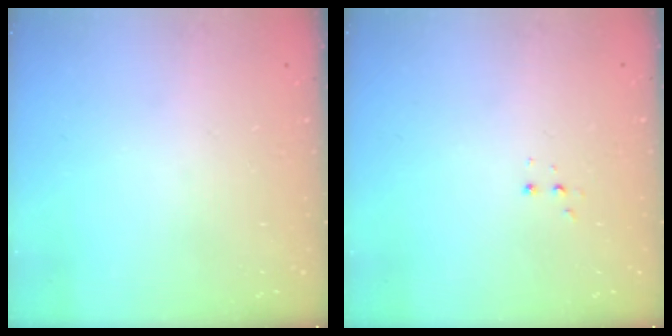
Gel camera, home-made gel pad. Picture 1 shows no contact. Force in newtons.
{"total": 2.8, "press": 2.7, "slide": 0.5}